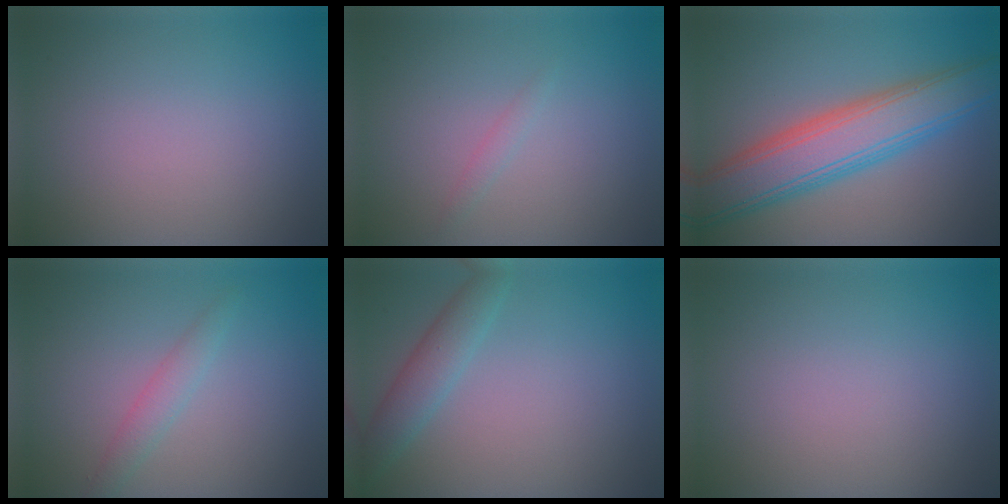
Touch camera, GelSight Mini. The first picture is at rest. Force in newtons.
{"total": 0.8, "press": 0.8, "slide": 0.1}
{"total": 7.9, "press": 7.9, "slide": 0.2}
{"total": 1.7, "press": 1.7, "slide": 0.1}
{"total": 2.8, "press": 2.8, "slide": 0.2}
{"total": 0.0}